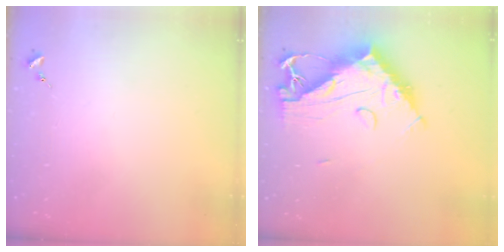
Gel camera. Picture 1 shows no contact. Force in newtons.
{"total": 17.4, "press": 17.3, "slide": 1.6}